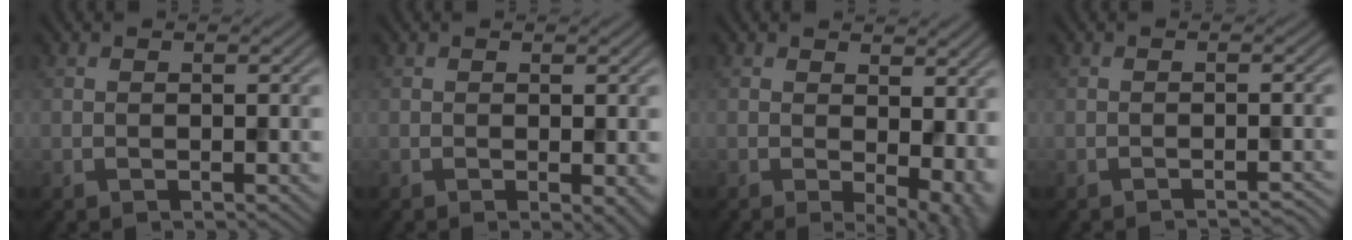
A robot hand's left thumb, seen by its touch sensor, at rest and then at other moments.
{"total": 1.8, "force": [-0.3, 0.3, 1.8], "torque": [-0.025, -0.008, -0.005]}
{"total": 7.0, "force": [0.4, 3.5, 6.0], "torque": [-0.089, -0.012, 0.016]}
{"total": 1.8, "force": [-1.5, 0.3, 0.9], "torque": [0.000, 0.003, -0.026]}